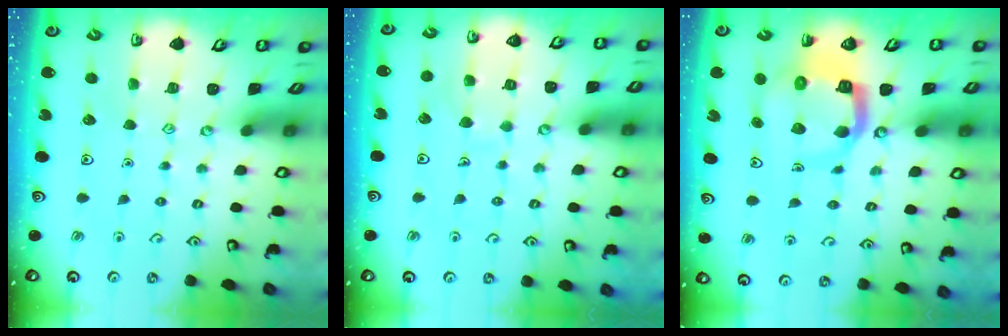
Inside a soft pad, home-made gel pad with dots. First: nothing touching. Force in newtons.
{"total": 5.8, "press": 5.7, "slide": 0.6}
{"total": 9.4, "press": 9.3, "slide": 1.3}